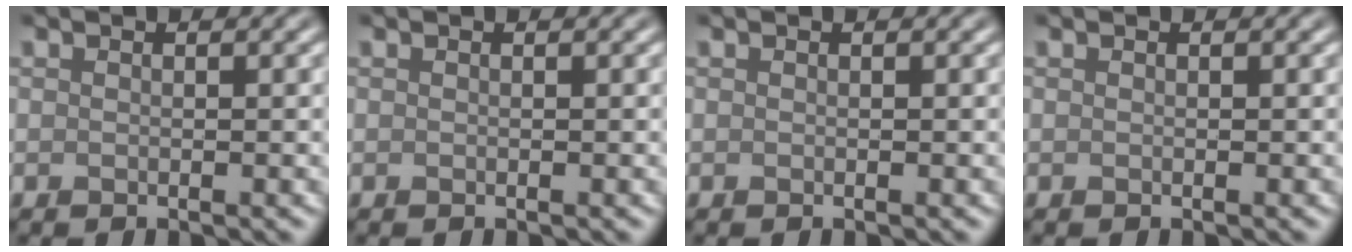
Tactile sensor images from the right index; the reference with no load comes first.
{"total": 0.0}
{"total": 0.0}
{"total": 0.0}